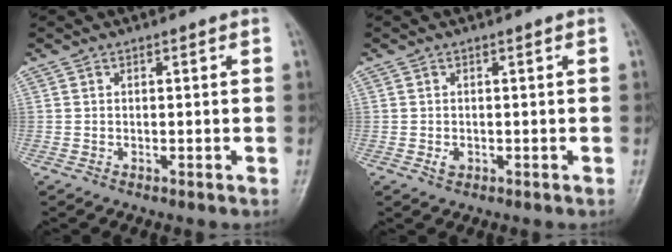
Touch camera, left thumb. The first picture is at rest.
{"total": 1.2, "force": [-0.2, 0.9, 0.8], "torque": [-0.010, -0.001, -0.002]}